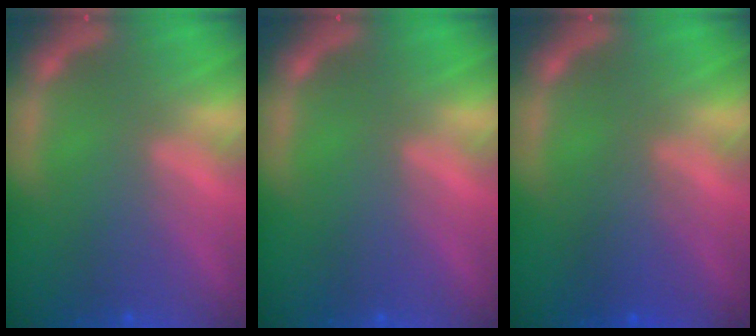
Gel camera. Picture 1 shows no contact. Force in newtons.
{"total": 0.0}
{"total": 2.5}